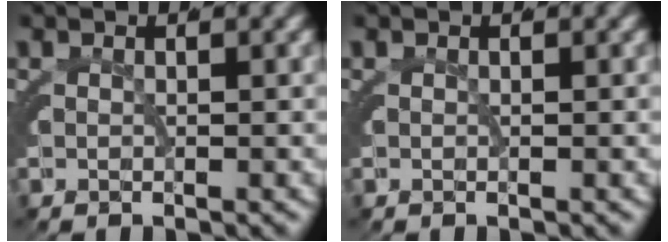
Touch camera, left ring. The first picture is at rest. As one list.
[{"total": 0.0}]